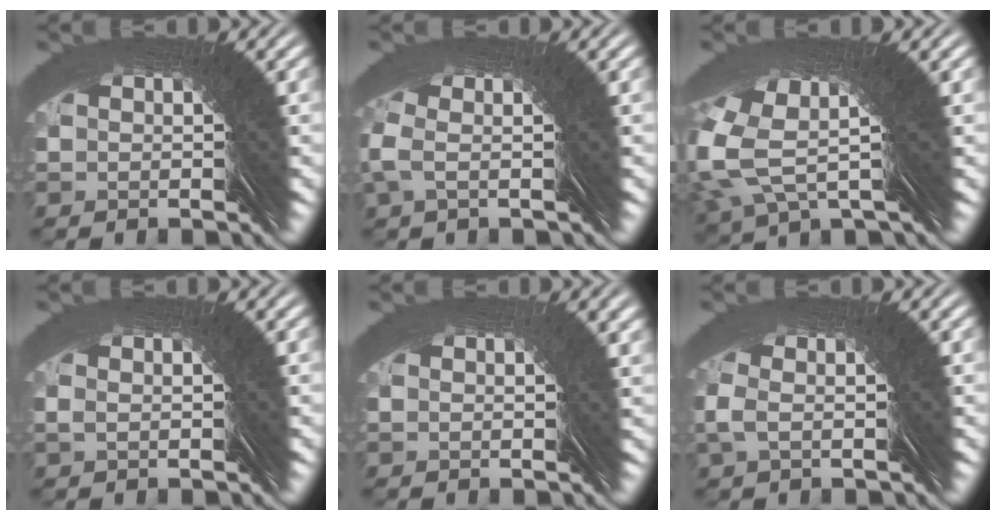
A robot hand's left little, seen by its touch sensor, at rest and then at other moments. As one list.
[{"total": 2.8, "force": [1.2, -2.5, -0.6], "torque": [0.031, 0.042, 0.002]}, {"total": 5.7, "force": [3.8, 1.4, 4.0], "torque": [-0.067, 0.044, 0.037]}, {"total": 1.9, "force": [0.6, -1.8, -0.6], "torque": [0.025, 0.019, 0.004]}, {"total": 2.9, "force": [0.5, -2.4, -1.5], "torque": [0.032, 0.017, 0.006]}, {"total": 2.1, "force": [0.8, -1.9, -0.3], "torque": [0.021, 0.033, -0.001]}]